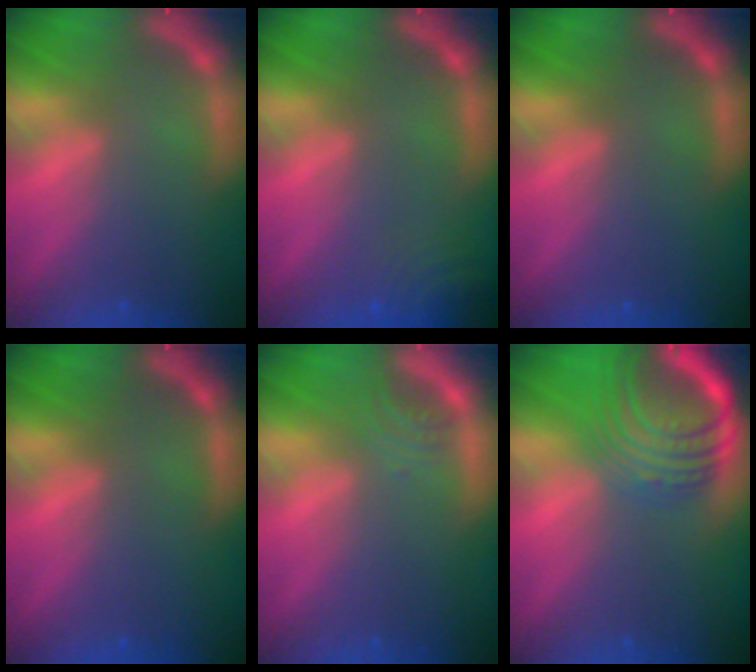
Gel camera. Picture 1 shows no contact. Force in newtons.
{"total": 5.6}
{"total": 0.0}
{"total": 0.0}
{"total": 1.4}
{"total": 9.5}